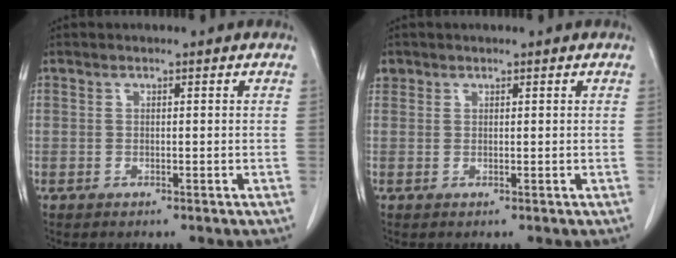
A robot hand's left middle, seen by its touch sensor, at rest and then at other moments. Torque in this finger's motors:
{"motor_torque": [0.12, -0.21, 0.10, 0.01]}